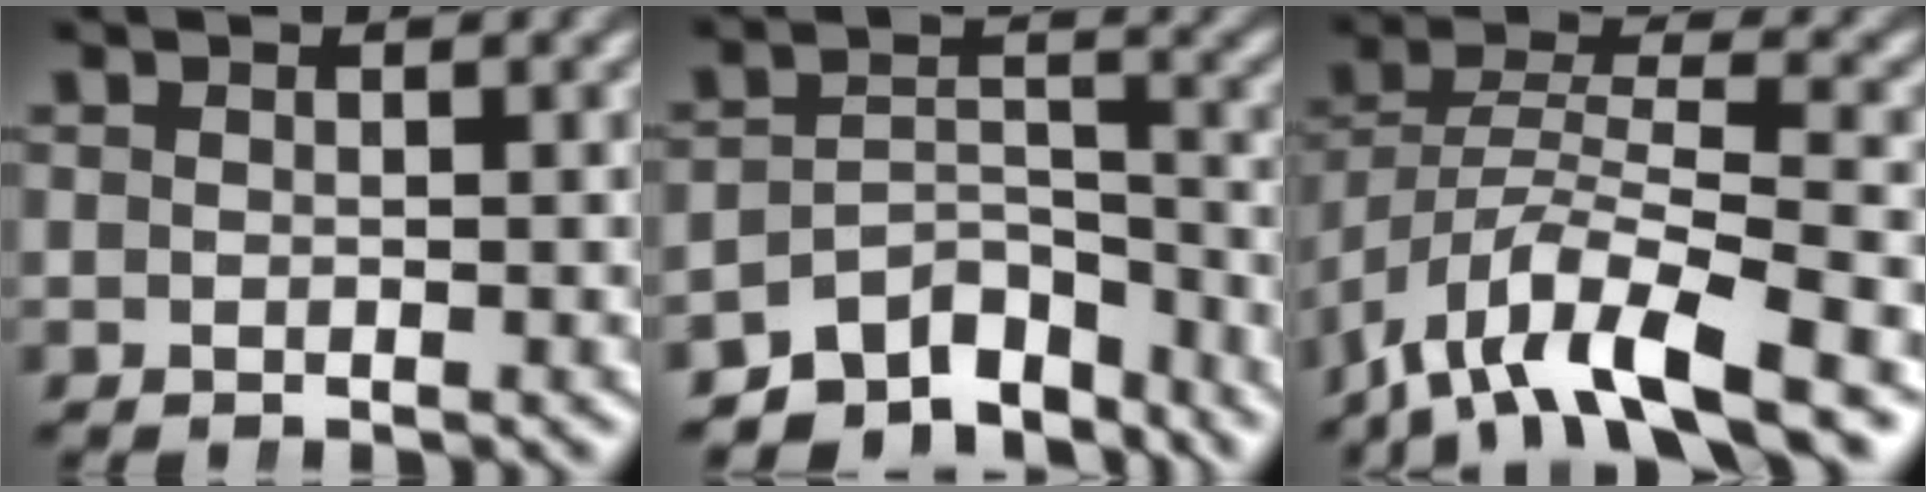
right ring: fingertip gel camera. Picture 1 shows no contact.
{"total": 9.6, "force": [-7.3, 4.5, 4.1], "torque": [-0.060, -0.034, -0.107]}
{"total": 7.2, "force": [-3.1, 3.7, 5.3], "torque": [-0.113, -0.025, -0.039]}